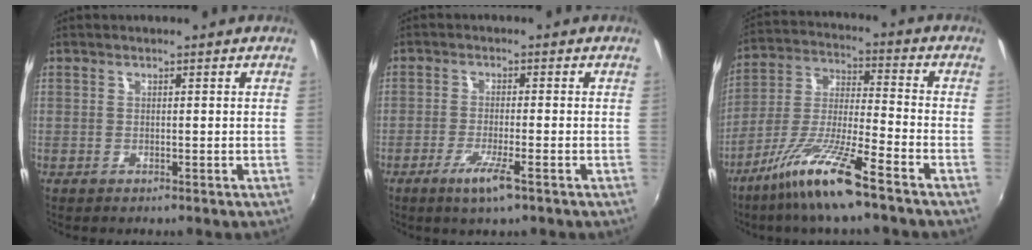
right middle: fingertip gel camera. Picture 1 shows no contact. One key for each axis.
{"total": 5.2, "fx": -2.9, "fy": 0.2, "fz": 4.2, "tx": -0.090, "ty": -0.013, "tz": -0.056}
{"total": 13.3, "fx": -9.0, "fy": 0.3, "fz": 9.8, "tx": -0.202, "ty": -0.013, "tz": -0.170}